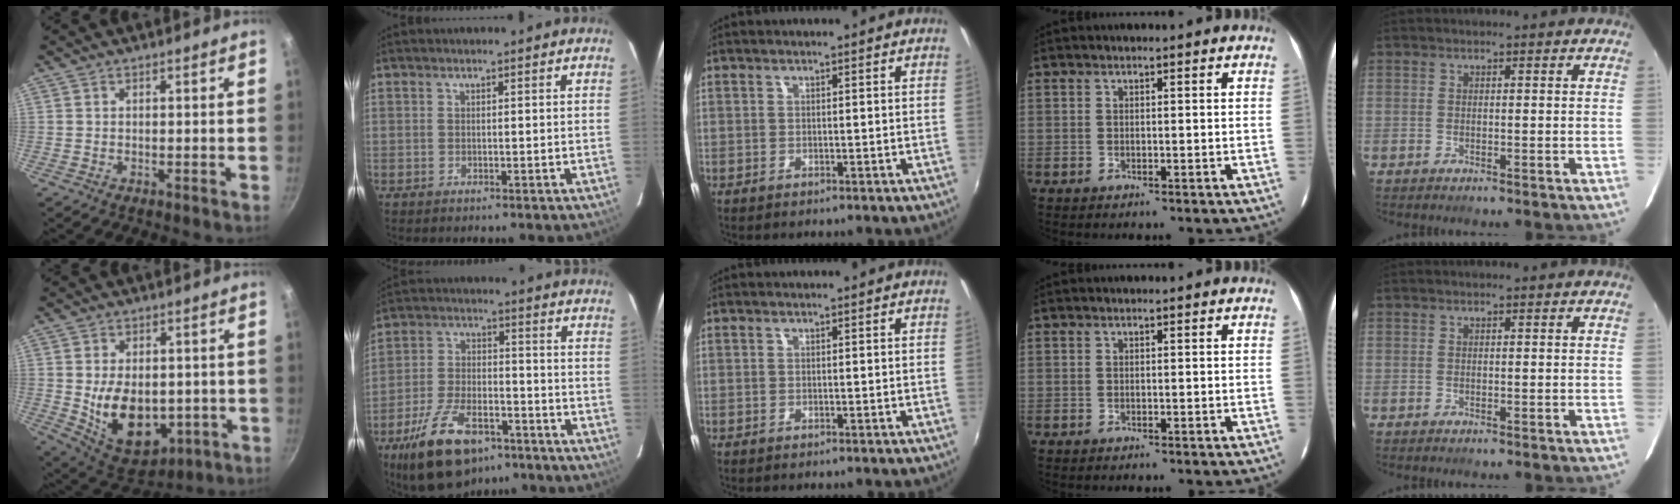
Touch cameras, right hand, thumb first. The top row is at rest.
{"thumb": {"total": 15.2, "force": [-1.5, 10.1, 11.2], "torque": [-0.147, -0.018, 0.001]}, "index": {"total": 16.7, "force": [-10.8, 7.8, 10.0], "torque": [-0.206, -0.012, -0.182]}}